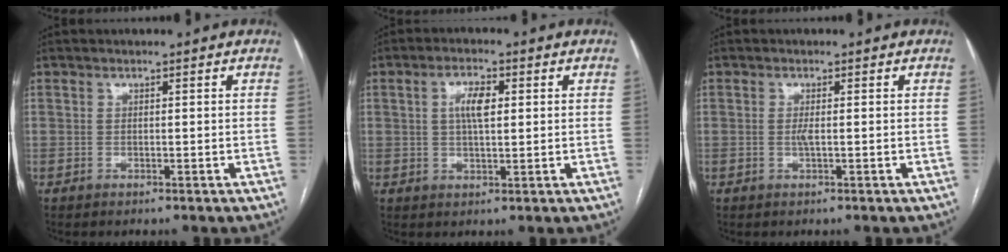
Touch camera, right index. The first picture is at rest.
{"total": 4.5, "force": [1.0, 1.6, 4.1], "torque": [-0.079, 0.009, 0.018]}
{"total": 1.4, "force": [-0.3, 0.1, 1.3], "torque": [-0.032, -0.001, -0.007]}